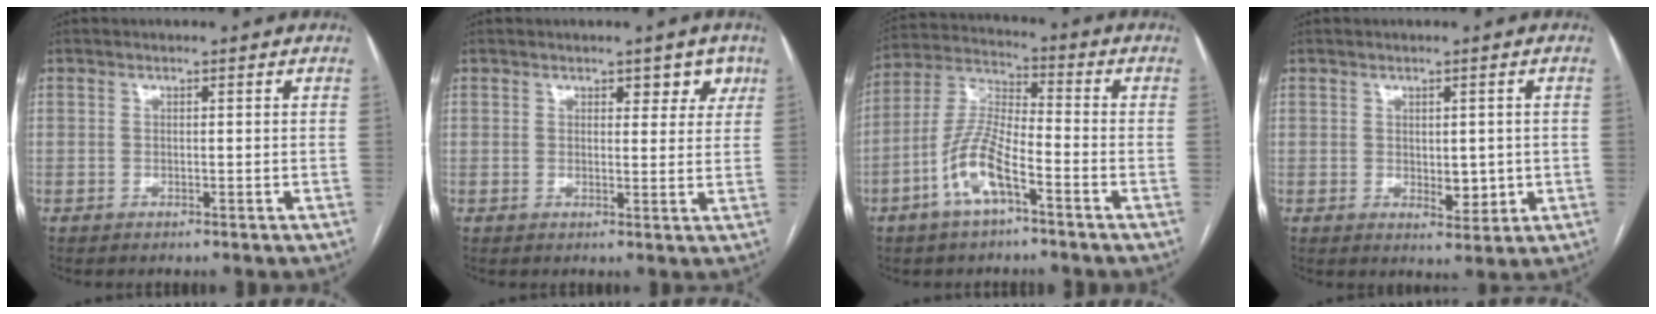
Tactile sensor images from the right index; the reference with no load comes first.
{"total": 3.3, "force": [2.0, 1.1, 2.4], "torque": [-0.025, -0.005, 0.023]}
{"total": 10.0, "force": [-4.7, 2.7, 8.4], "torque": [-0.184, 0.008, -0.093]}
{"total": 3.8, "force": [-0.2, 2.0, 3.3], "torque": [-0.042, -0.003, 0.007]}